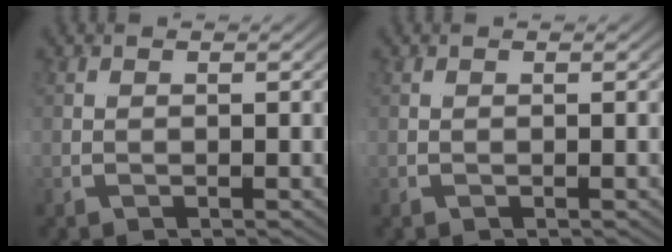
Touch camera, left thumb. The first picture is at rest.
{"total": 0.0}